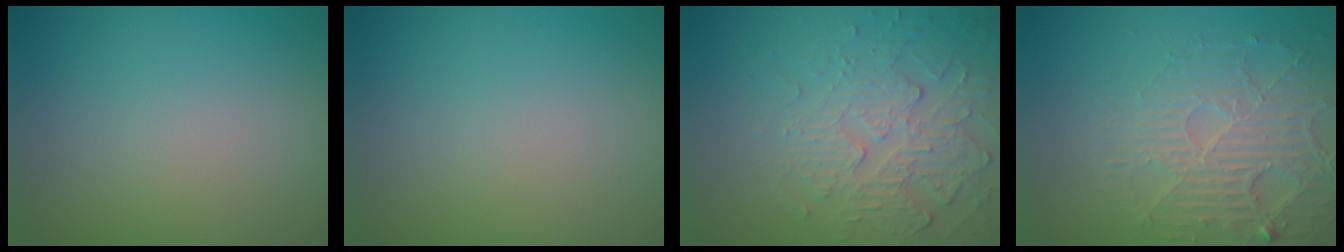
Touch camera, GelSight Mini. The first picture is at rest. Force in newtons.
{"total": 0.0}
{"total": 4.6, "press": 3.5, "slide": 3.0}
{"total": 4.9, "press": 4.2, "slide": 2.5}